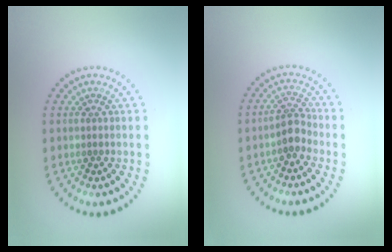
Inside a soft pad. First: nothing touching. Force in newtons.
{"total": 2.1, "press": 1.7, "slide": 1.3}